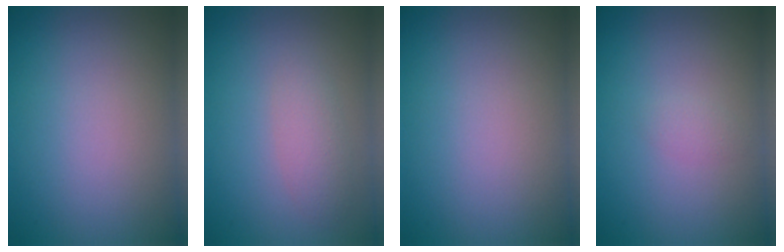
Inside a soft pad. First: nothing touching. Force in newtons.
{"total": 2.0, "press": 2.0, "slide": 0.1}
{"total": 0.0}
{"total": 0.8, "press": 0.8, "slide": 0.1}